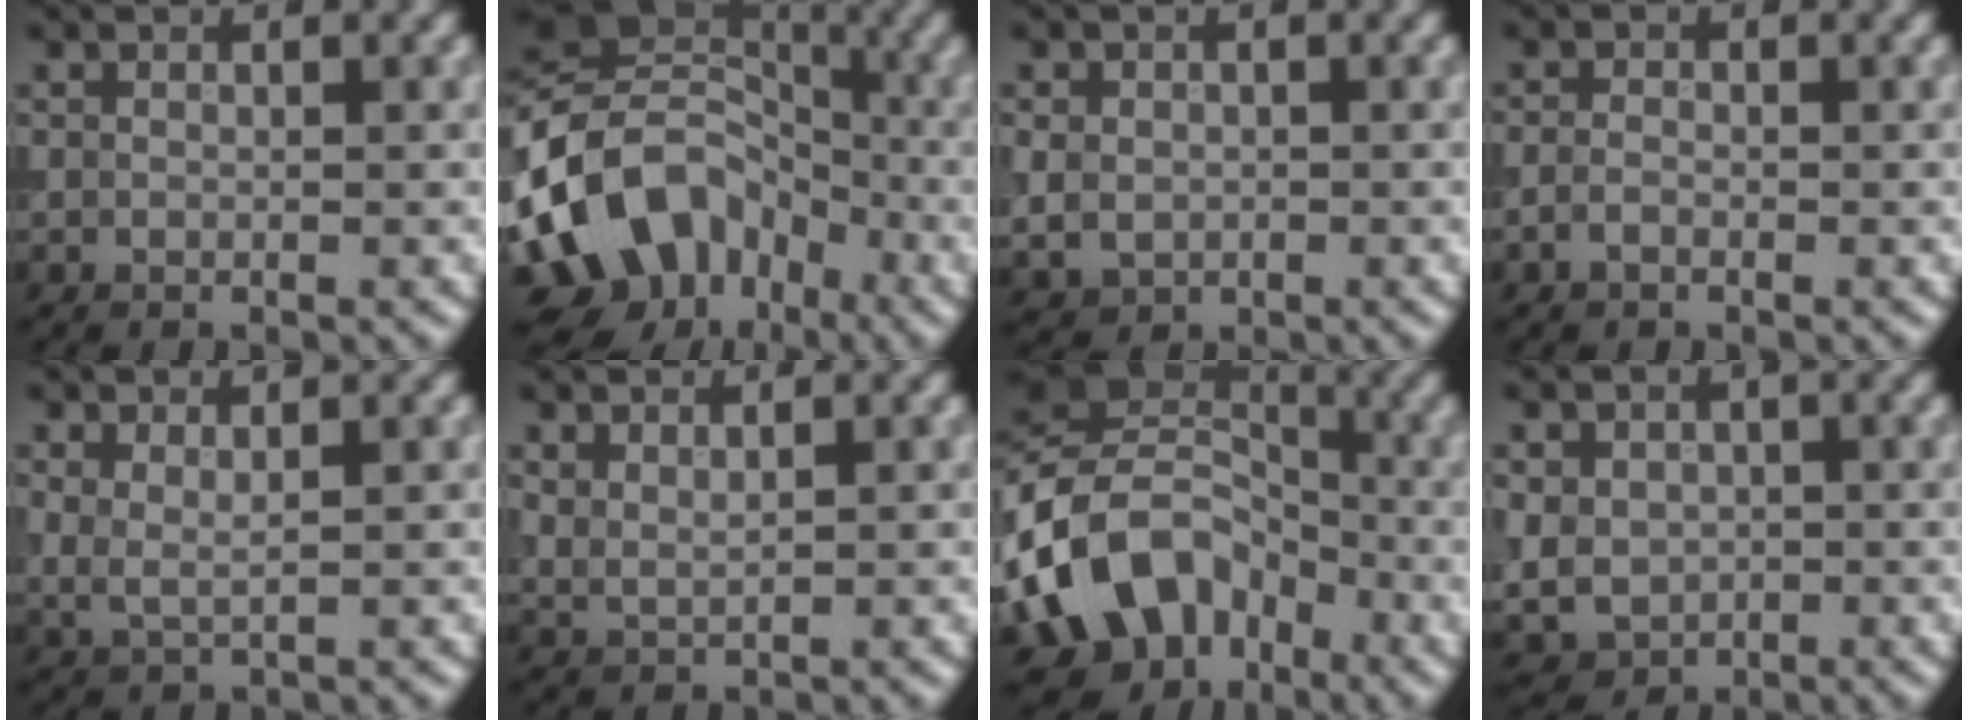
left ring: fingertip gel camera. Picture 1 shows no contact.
{"total": 14.3, "force": [-5.8, 10.8, 7.3], "torque": [-0.148, 0.014, -0.115]}
{"total": 2.3, "force": [-0.2, 2.0, 1.1], "torque": [-0.022, -0.004, -0.004]}
{"total": 1.1, "force": [-0.6, 0.6, 0.7], "torque": [-0.014, 0.002, -0.016]}
{"total": 1.4, "force": [0.8, 0.4, 1.0], "torque": [-0.025, -0.009, 0.018]}
{"total": 1.3, "force": [1.0, 0.4, 0.6], "torque": [-0.018, -0.004, 0.026]}
{"total": 12.9, "force": [-5.2, 9.6, 6.9], "torque": [-0.140, -0.004, -0.109]}
{"total": 4.4, "force": [-0.3, 3.8, 2.2], "torque": [-0.044, -0.004, -0.005]}